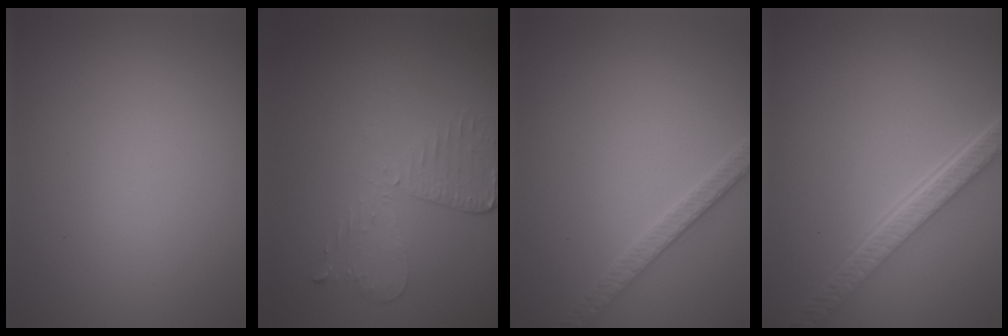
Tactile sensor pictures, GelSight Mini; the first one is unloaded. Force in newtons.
{"total": 3.0, "press": 2.6, "slide": 1.5}
{"total": 2.6, "press": 2.5, "slide": 0.8}
{"total": 5.0, "press": 3.7, "slide": 3.3}